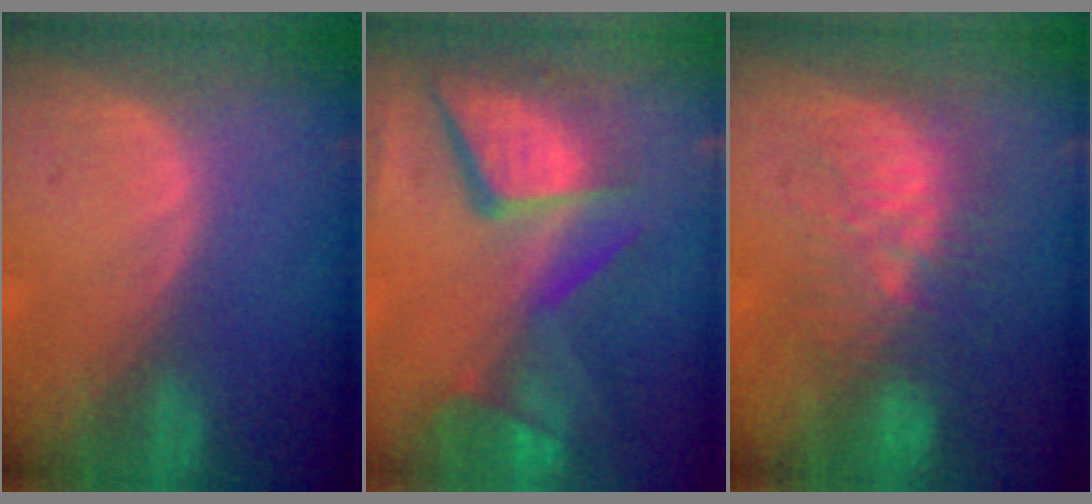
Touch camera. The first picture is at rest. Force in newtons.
{"total": 12.9, "press": 10.6, "slide": 7.3}
{"total": 9.1, "press": 8.8, "slide": 2.3}